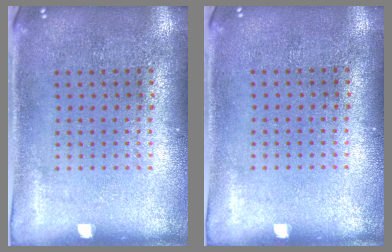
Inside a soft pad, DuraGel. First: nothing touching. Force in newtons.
{"total": 0.0}